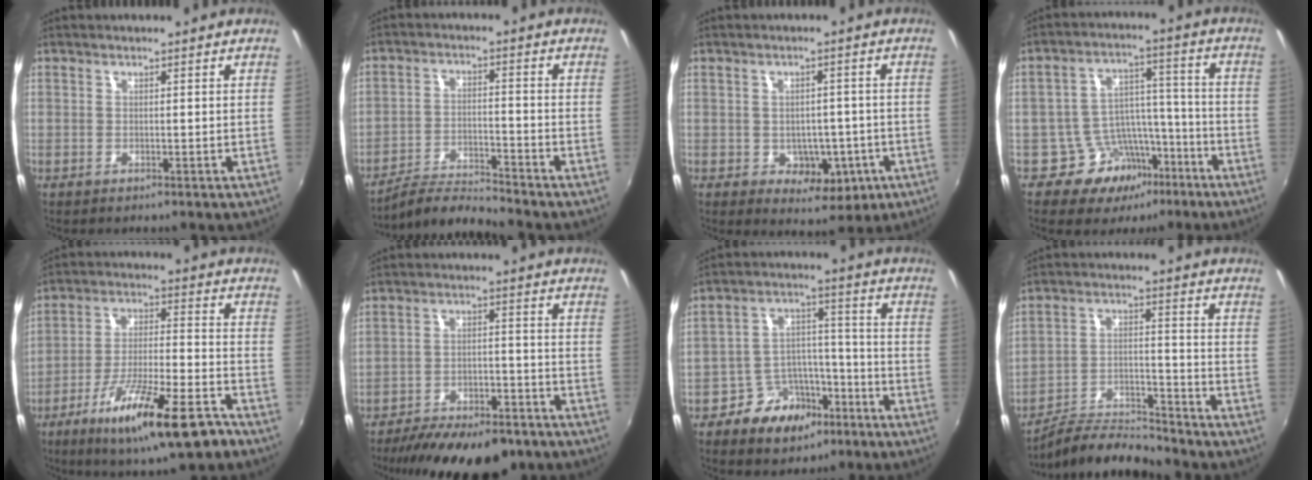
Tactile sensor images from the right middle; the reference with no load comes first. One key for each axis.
{"total": 6.8, "fx": -6.7, "fy": -0.8, "fz": 0.7, "tx": -0.028, "ty": 0.008, "tz": -0.127}
{"total": 7.7, "fx": -2.4, "fy": 5.9, "fz": 4.2, "tx": -0.071, "ty": -0.002, "tz": -0.020}
{"total": 10.6, "fx": -7.1, "fy": 7.4, "fz": 2.5, "tx": -0.044, "ty": 0.040, "tz": -0.100}
{"total": 17.5, "fx": -11.1, "fy": 2.8, "fz": 13.3, "tx": -0.239, "ty": -0.043, "tz": -0.182}
{"total": 19.1, "fx": -14.9, "fy": 6.6, "fz": 9.9, "tx": -0.188, "ty": -0.026, "tz": -0.213}
{"total": 10.4, "fx": -6.5, "fy": 6.9, "fz": 4.1, "tx": -0.080, "ty": 0.027, "tz": -0.095}
{"total": 9.8, "fx": -9.6, "fy": 1.1, "fz": 1.8, "tx": -0.044, "ty": 0.005, "tz": -0.172}